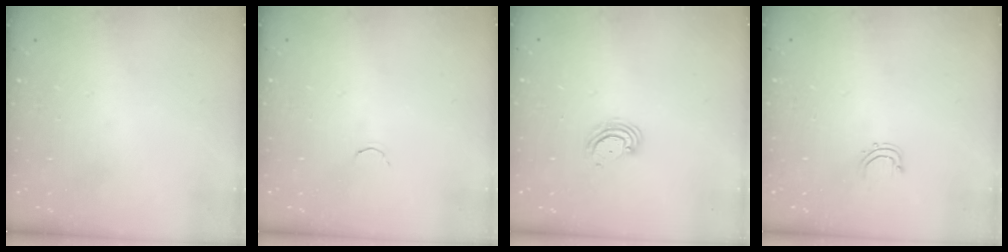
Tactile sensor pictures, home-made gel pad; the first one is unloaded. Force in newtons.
{"total": 1.8, "press": 1.7, "slide": 0.4}
{"total": 5.5, "press": 5.5, "slide": 0.6}
{"total": 2.8, "press": 2.8, "slide": 0.5}